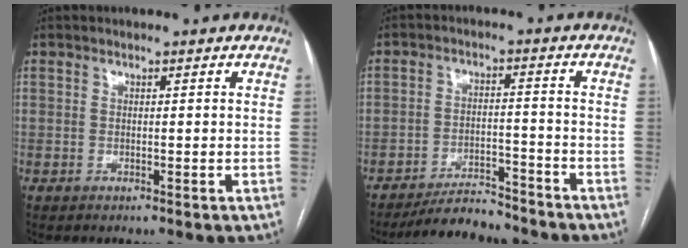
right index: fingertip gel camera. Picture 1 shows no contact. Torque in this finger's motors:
{"motor_torque": [-0.12, 0.06, -0.21, -0.09]}